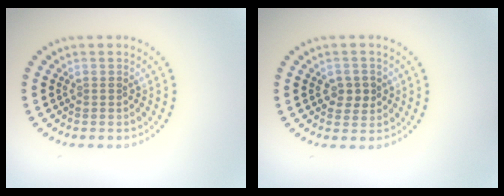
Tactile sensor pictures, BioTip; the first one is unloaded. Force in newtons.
{"total": 2.1, "press": 2.1, "slide": 0.5}